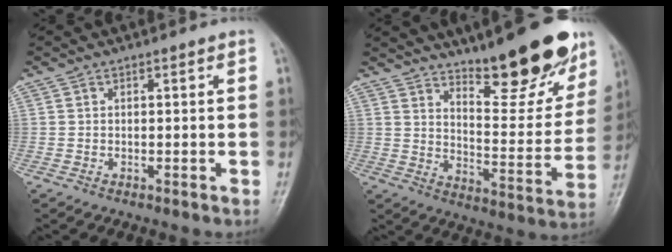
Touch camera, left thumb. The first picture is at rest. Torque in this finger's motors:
{"motor_torque": [0.41, 0.22, 1.29, -1.48, 0.06]}